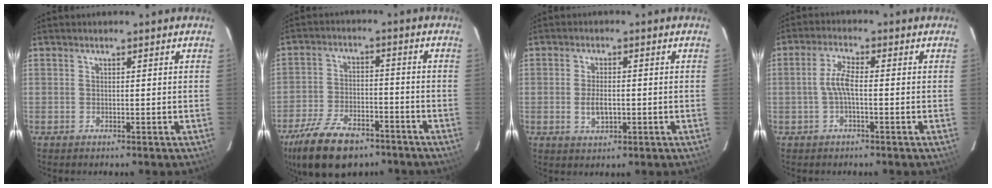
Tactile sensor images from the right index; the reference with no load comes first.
{"total": 16.2, "force": [-11.2, 7.7, 8.8], "torque": [-0.199, -0.015, -0.187]}
{"total": 4.1, "force": [-0.9, 2.2, 3.3], "torque": [-0.064, -0.004, -0.012]}
{"total": 3.9, "force": [-0.8, 0.8, 3.7], "torque": [-0.080, 0.008, -0.015]}